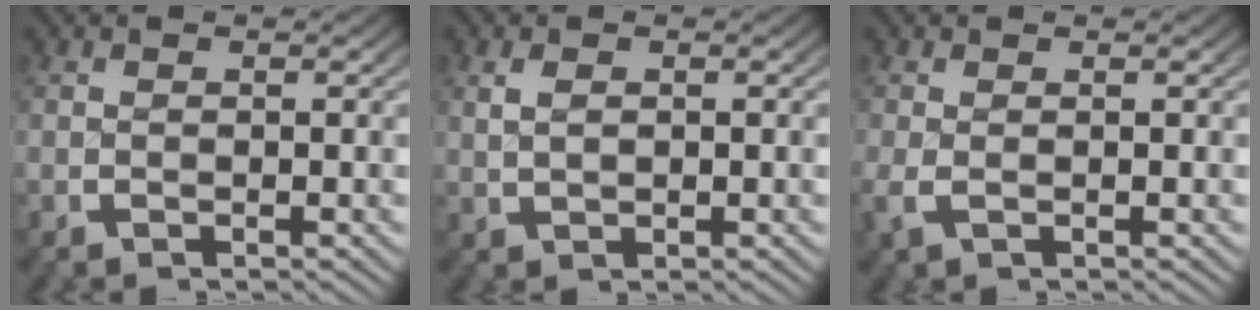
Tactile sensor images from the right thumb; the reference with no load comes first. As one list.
[{"total": 1.7, "force": [0.6, 1.1, 1.1], "torque": [-0.020, 0.000, 0.014]}, {"total": 1.3, "force": [-0.2, 0.8, 0.9], "torque": [-0.026, -0.005, -0.001]}]